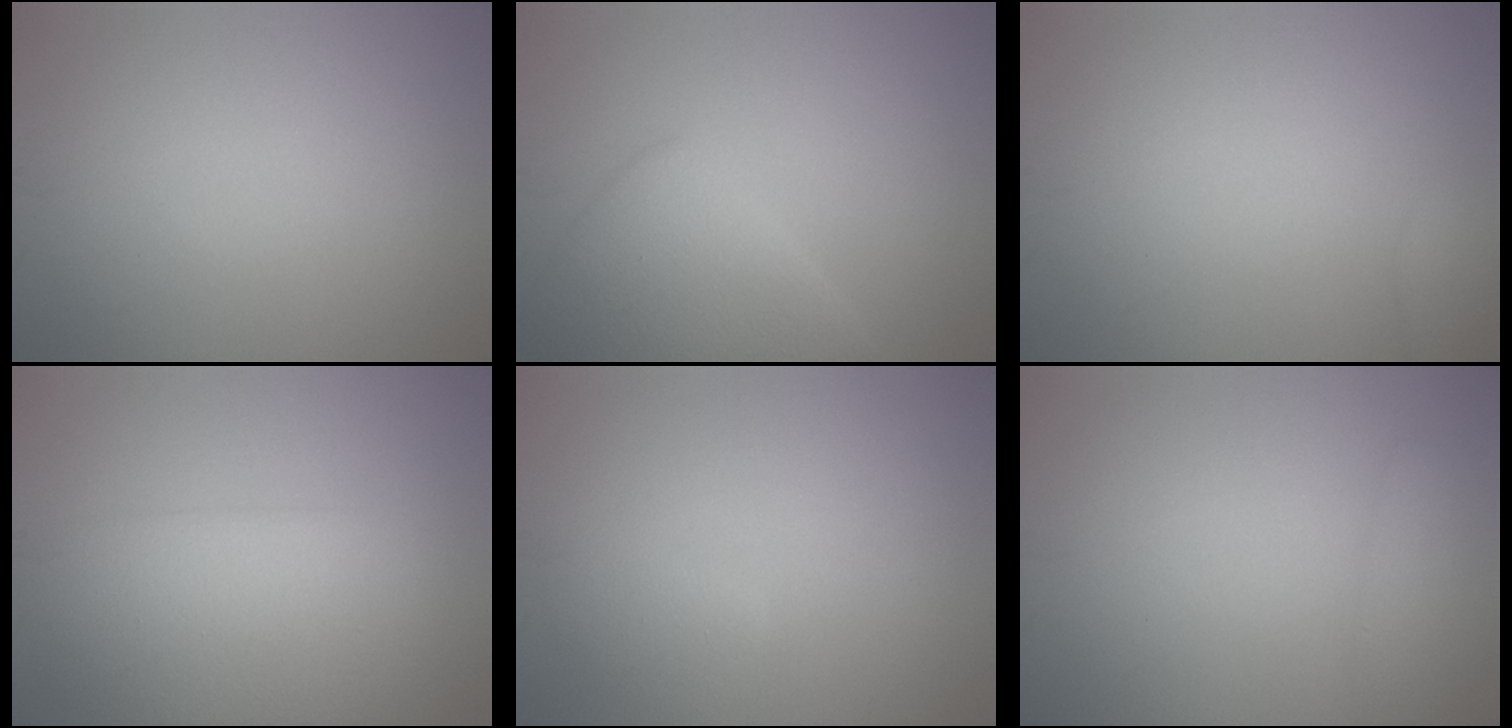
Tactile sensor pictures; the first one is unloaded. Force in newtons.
{"total": 5.3, "press": 5.3, "slide": 0.1}
{"total": 2.2, "press": 2.2, "slide": 0.1}
{"total": 6.3, "press": 6.3, "slide": 0.2}
{"total": 1.4, "press": 1.4, "slide": 0.2}
{"total": 1.7, "press": 1.6, "slide": 0.2}